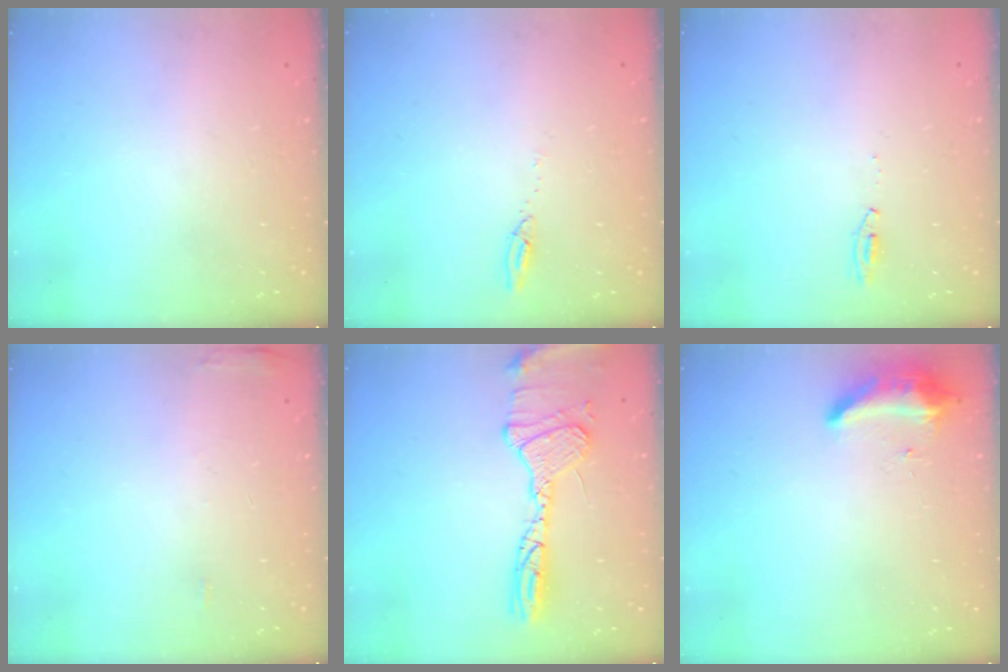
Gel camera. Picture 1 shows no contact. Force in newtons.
{"total": 3.9, "press": 3.9, "slide": 0.4}
{"total": 17.2, "press": 4.3, "slide": 16.7}
{"total": 4.1, "press": 3.9, "slide": 1.1}
{"total": 15.0, "press": 14.7, "slide": 2.7}
{"total": 9.1, "press": 8.7, "slide": 2.6}